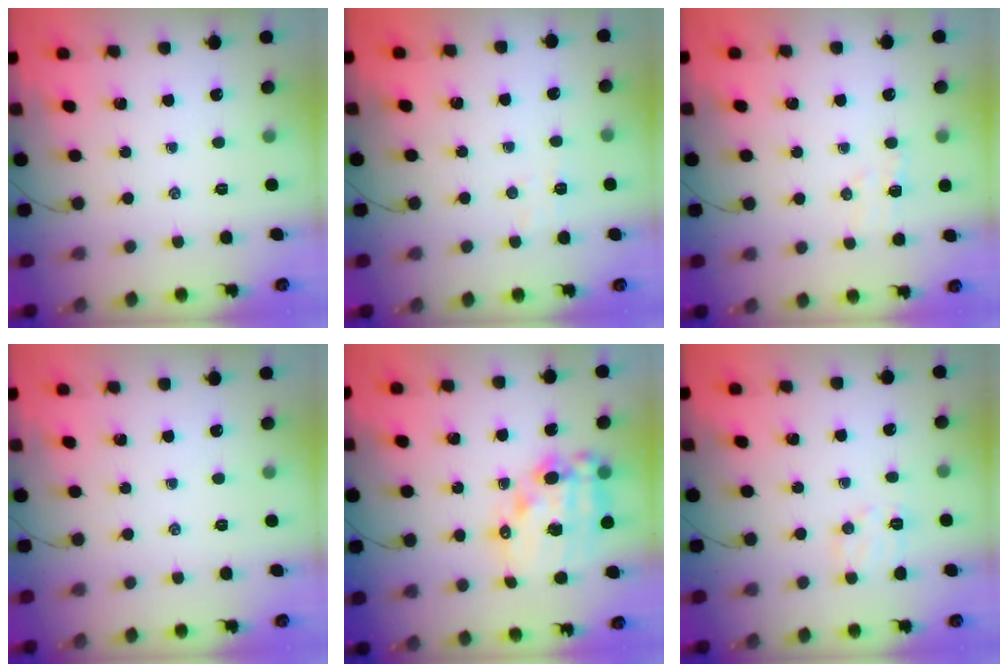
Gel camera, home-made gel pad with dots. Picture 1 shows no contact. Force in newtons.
{"total": 3.0, "press": 2.9, "slide": 0.8}
{"total": 4.2, "press": 4.1, "slide": 1.0}
{"total": 0.0}
{"total": 16.1, "press": 15.7, "slide": 3.5}
{"total": 6.9, "press": 6.9, "slide": 1.0}